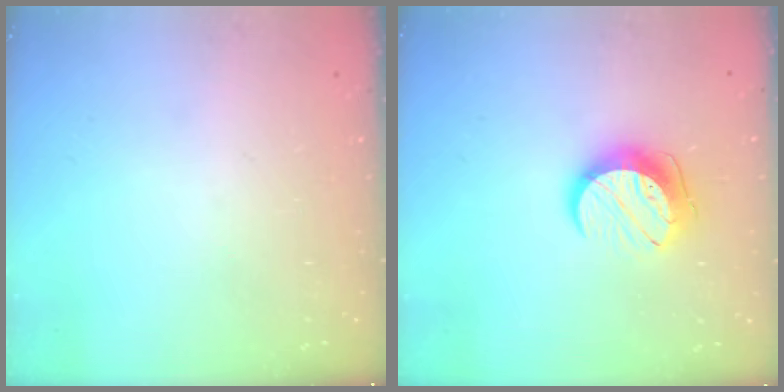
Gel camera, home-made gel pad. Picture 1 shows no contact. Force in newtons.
{"total": 11.2, "press": 11.2, "slide": 0.6}